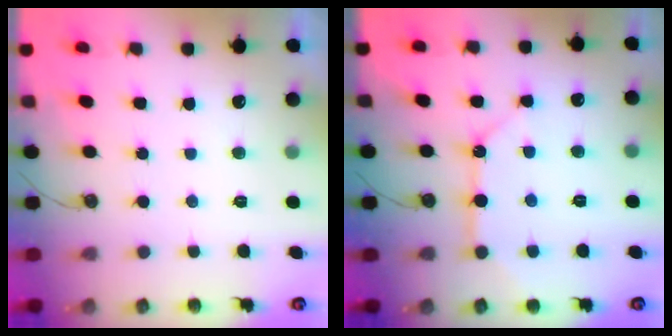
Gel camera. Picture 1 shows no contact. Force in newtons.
{"total": 11.0, "press": 11.0, "slide": 1.3}